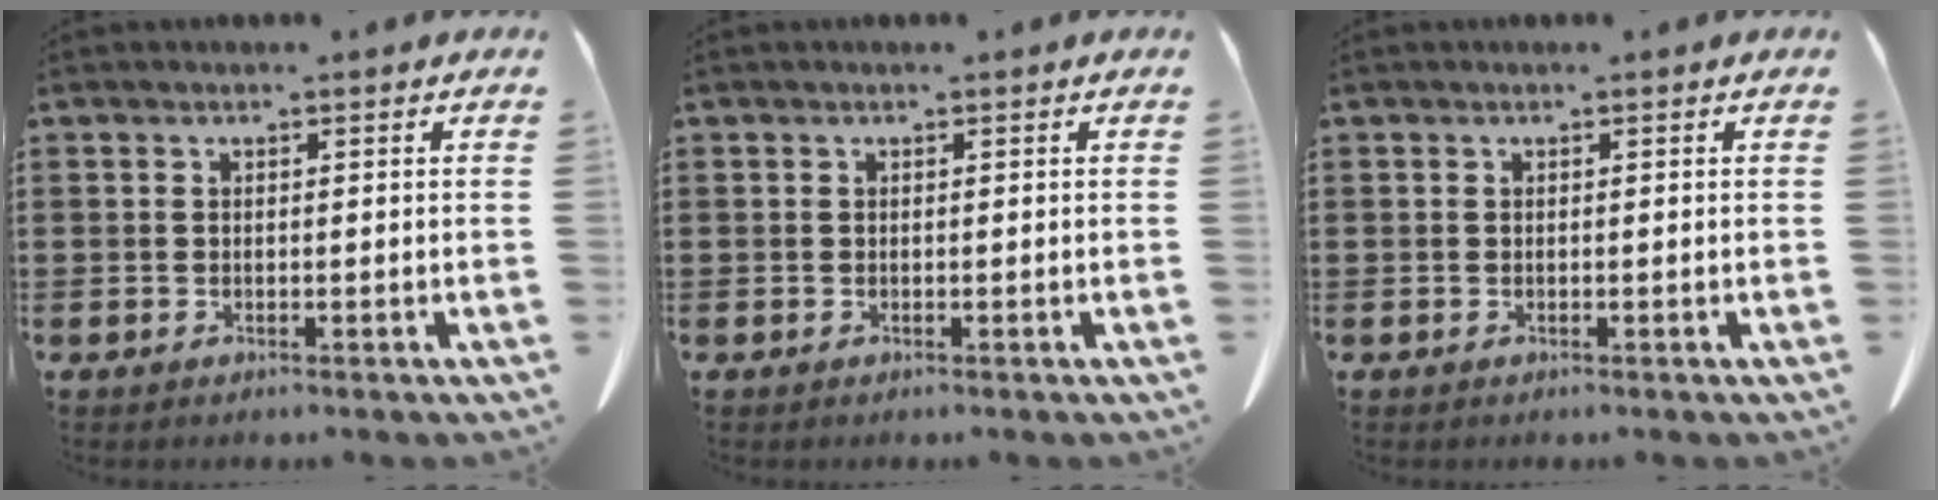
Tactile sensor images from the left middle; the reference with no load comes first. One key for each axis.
{"total": 0.0}
{"total": 0.0}